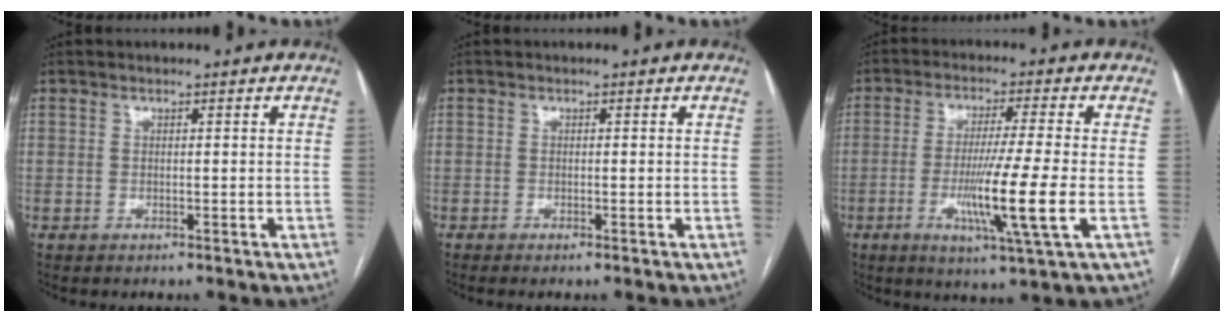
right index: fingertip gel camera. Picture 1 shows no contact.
{"total": 0.7, "force": [-0.4, -0.1, 0.5], "torque": [-0.011, -0.001, -0.008]}
{"total": 11.3, "force": [-2.7, -1.1, 10.9], "torque": [-0.199, -0.028, -0.052]}